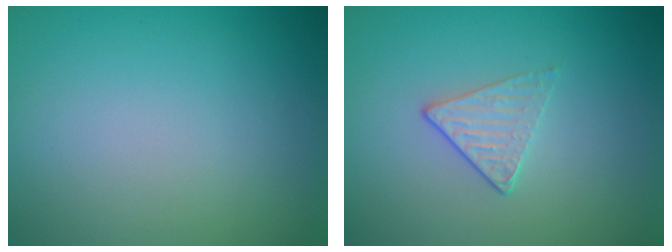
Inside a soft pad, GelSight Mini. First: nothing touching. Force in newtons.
{"total": 1.4, "press": 1.1, "slide": 0.9}